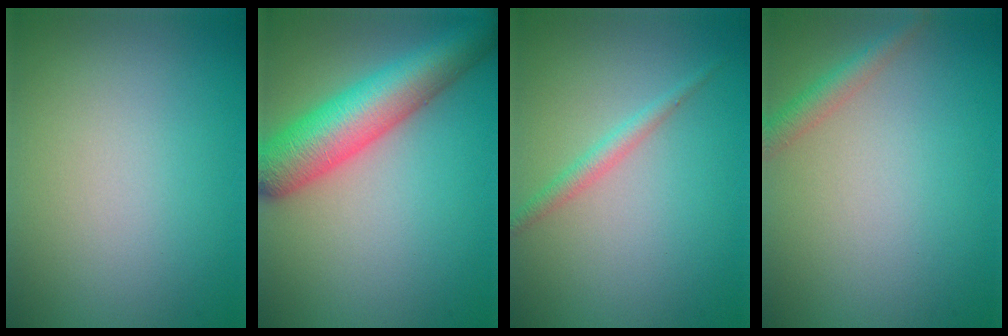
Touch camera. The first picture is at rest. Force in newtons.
{"total": 8.4, "press": 8.4, "slide": 0.3}
{"total": 1.5, "press": 1.5, "slide": 0.1}
{"total": 2.0, "press": 2.0, "slide": 0.1}